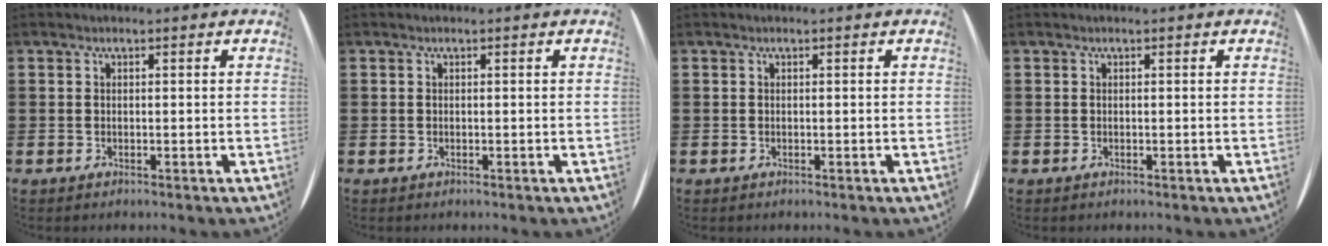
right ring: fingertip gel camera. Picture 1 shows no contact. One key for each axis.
{"total": 0.0}
{"total": 0.0}
{"total": 0.0}